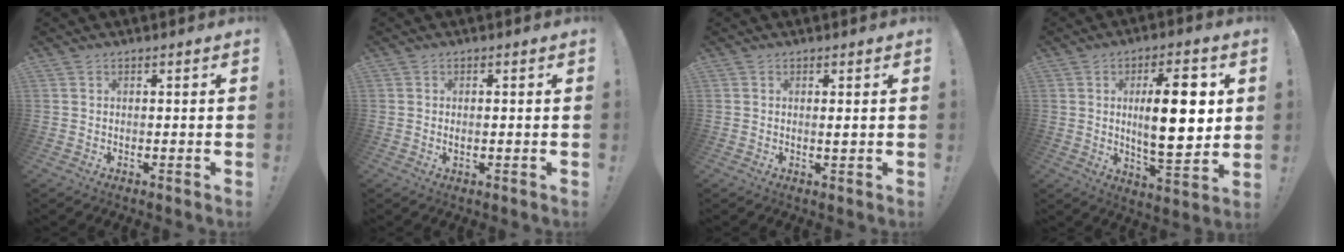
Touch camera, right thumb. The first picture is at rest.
{"total": 1.0, "force": [0.0, 0.2, 1.0], "torque": [-0.018, 0.001, 0.000]}
{"total": 0.9, "force": [0.1, -0.2, 0.9], "torque": [-0.003, -0.008, -0.002]}
{"total": 17.1, "force": [3.0, 5.7, 15.9], "torque": [-0.235, -0.010, 0.035]}